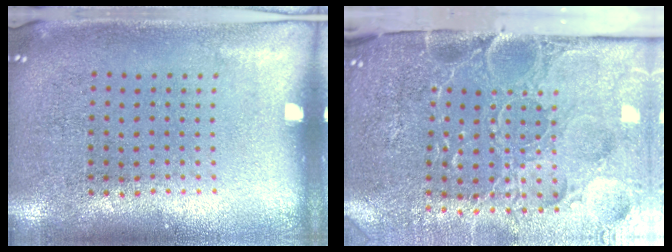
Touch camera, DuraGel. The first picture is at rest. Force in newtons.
{"total": 5.2, "press": 4.2, "slide": 3.0}